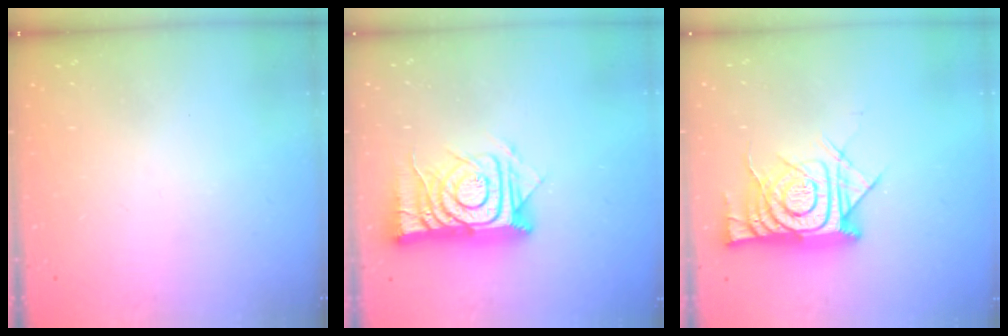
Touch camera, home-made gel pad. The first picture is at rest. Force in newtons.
{"total": 15.5, "press": 15.4, "slide": 1.2}
{"total": 14.5, "press": 14.4, "slide": 1.4}